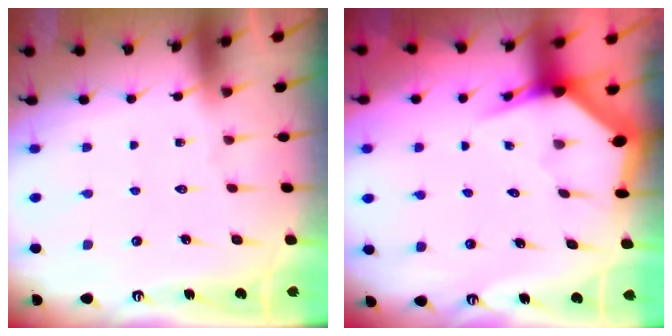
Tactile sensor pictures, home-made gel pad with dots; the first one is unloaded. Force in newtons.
{"total": 3.9, "press": 3.8, "slide": 0.7}